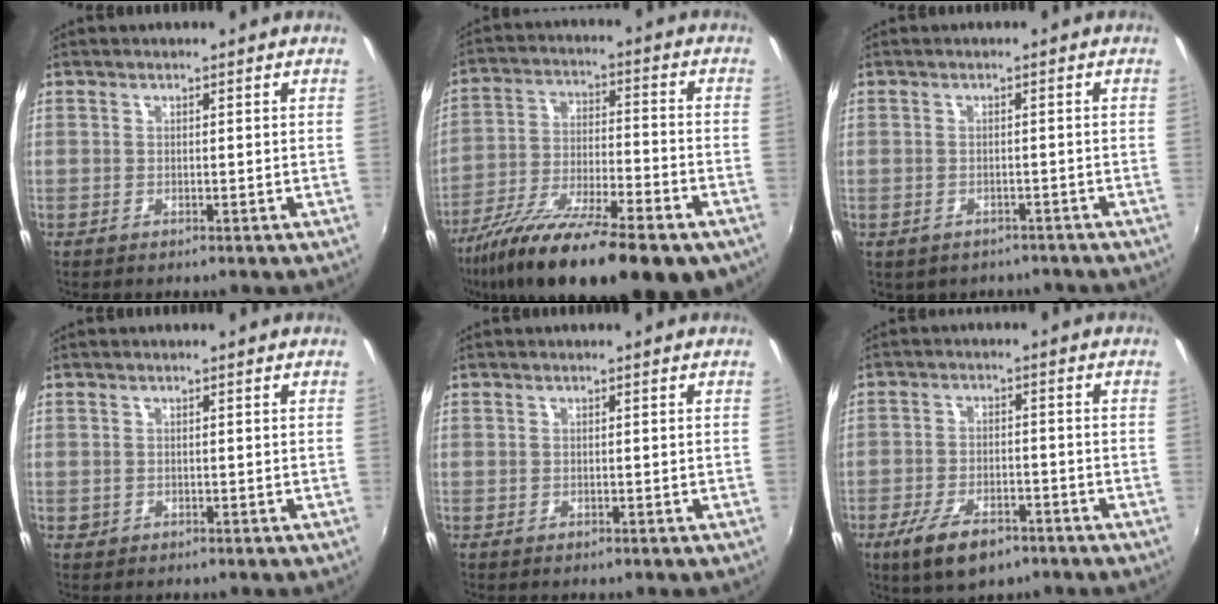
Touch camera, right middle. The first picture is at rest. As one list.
[{"total": 24.3, "force": [-16.8, 6.4, 16.4], "torque": [-0.286, -0.060, -0.264]}, {"total": 4.4, "force": [-3.2, 2.5, 1.5], "torque": [-0.037, -0.014, -0.036]}, {"total": 0.7, "force": [-0.2, 0.7, 0.1], "torque": [-0.001, -0.003, -0.003]}, {"total": 0.0}, {"total": 9.3, "force": [-6.0, 3.9, 6.0], "torque": [-0.138, -0.017, -0.101]}]